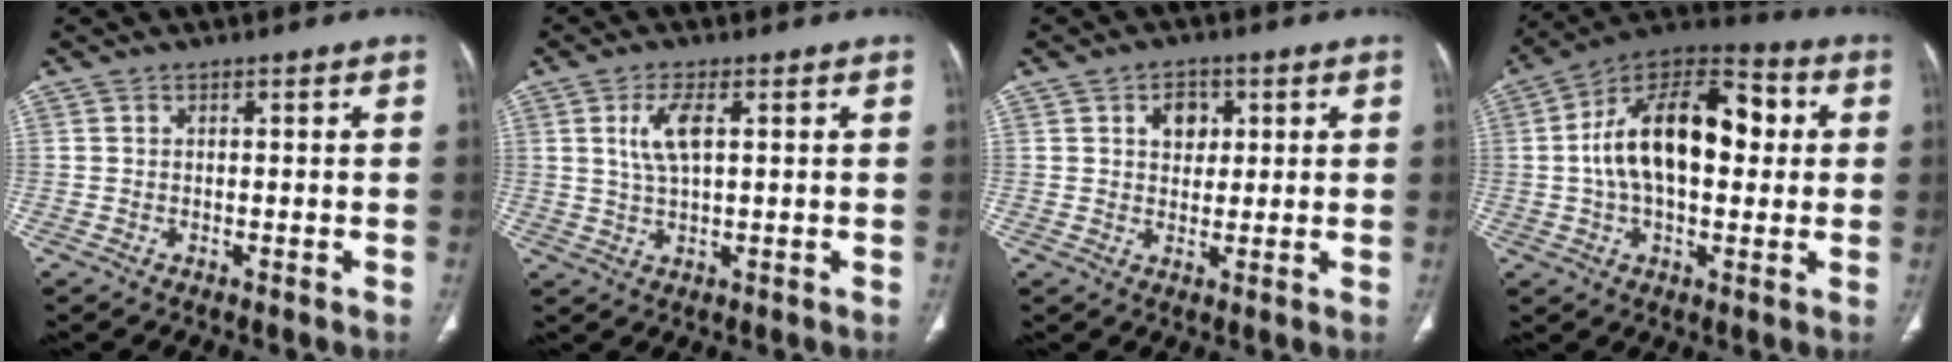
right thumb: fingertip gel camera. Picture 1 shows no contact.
{"total": 5.7, "force": [1.6, 2.0, 5.0], "torque": [-0.111, -0.003, 0.036]}
{"total": 4.8, "force": [1.6, 3.5, 2.7], "torque": [-0.020, -0.004, 0.024]}
{"total": 20.5, "force": [2.1, 11.4, 17.0], "torque": [-0.267, 0.035, 0.028]}